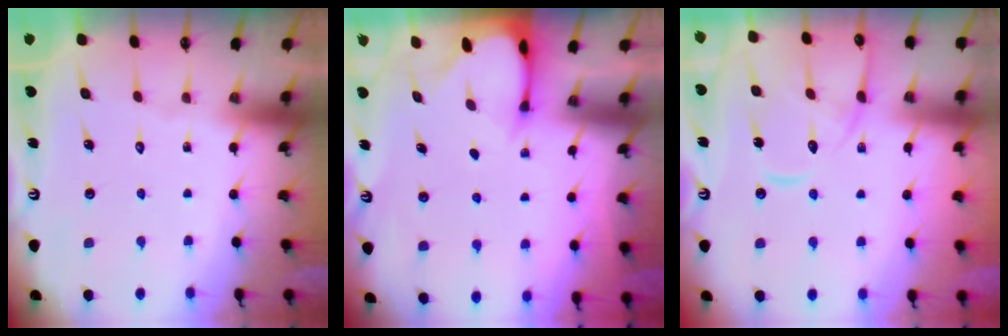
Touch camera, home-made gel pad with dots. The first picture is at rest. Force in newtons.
{"total": 2.3, "press": 2.3, "slide": 0.1}
{"total": 12.5, "press": 12.5, "slide": 1.1}